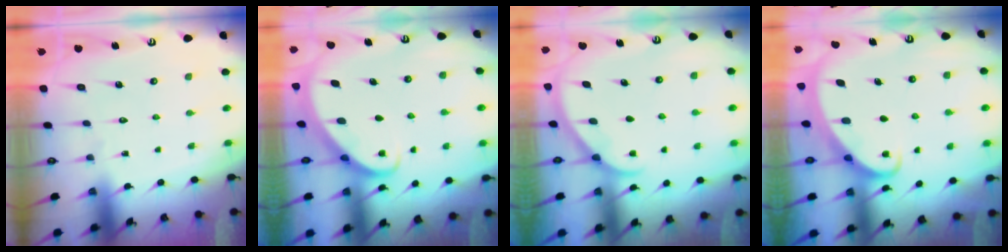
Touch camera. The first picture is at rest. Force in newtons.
{"total": 2.7, "press": 2.7, "slide": 0.2}
{"total": 2.0, "press": 2.0, "slide": 0.2}
{"total": 2.2, "press": 2.2, "slide": 0.3}